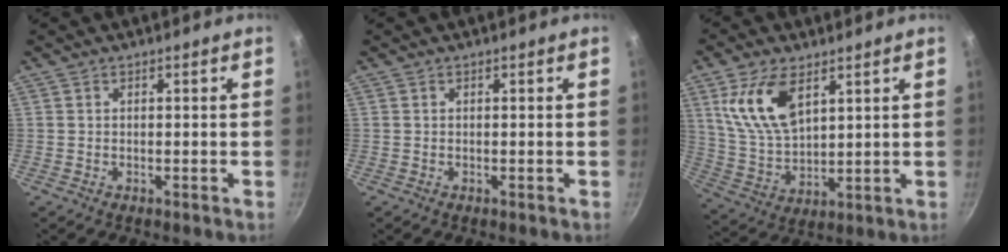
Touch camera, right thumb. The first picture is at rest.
{"total": 0.0}
{"total": 12.8, "force": [5.7, 6.7, 9.3], "torque": [-0.172, -0.027, 0.122]}